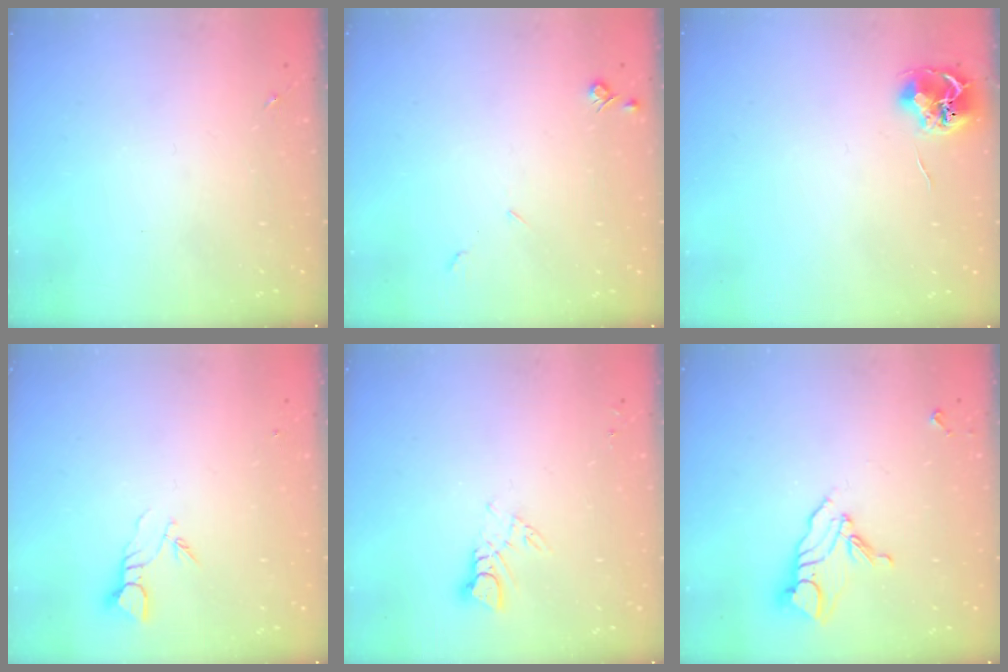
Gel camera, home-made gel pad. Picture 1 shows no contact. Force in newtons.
{"total": 4.2, "press": 4.2, "slide": 0.7}
{"total": 7.6, "press": 7.5, "slide": 0.6}
{"total": 3.4, "press": 3.4, "slide": 0.2}
{"total": 4.5, "press": 4.5, "slide": 0.5}
{"total": 10.7, "press": 10.6, "slide": 1.0}